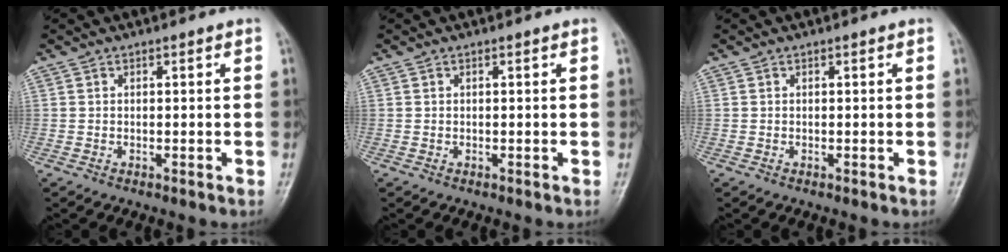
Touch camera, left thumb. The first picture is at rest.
{"total": 0.0}
{"total": 0.0}